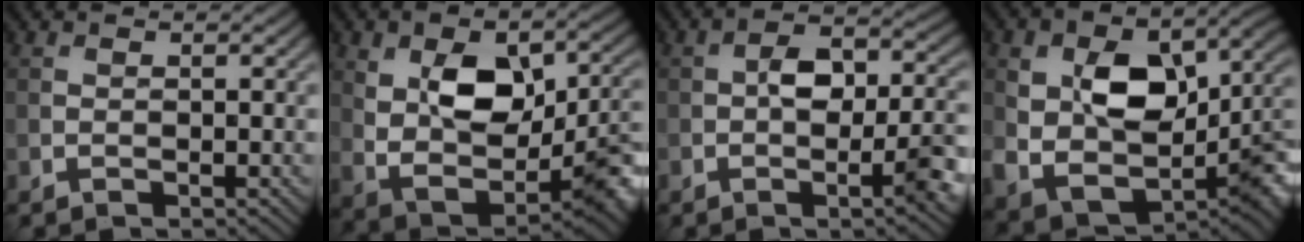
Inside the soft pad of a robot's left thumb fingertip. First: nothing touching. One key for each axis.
{"total": 12.7, "fx": 1.1, "fy": 7.4, "fz": 10.3, "tx": -0.161, "ty": -0.015, "tz": 0.026}
{"total": 8.4, "fx": -1.3, "fy": 3.6, "fz": 7.4, "tx": -0.109, "ty": 0.011, "tz": -0.030}
{"total": 14.9, "fx": 0.9, "fy": 10.0, "fz": 11.0, "tx": -0.175, "ty": -0.029, "tz": 0.029}